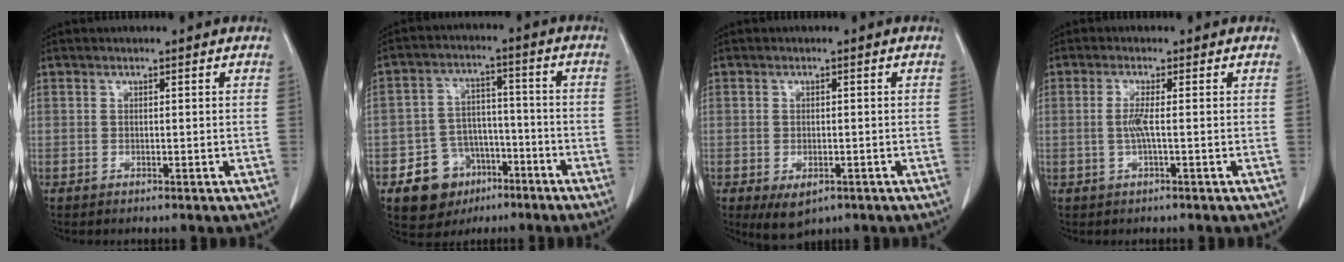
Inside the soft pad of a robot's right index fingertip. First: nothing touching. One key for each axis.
{"total": 9.4, "fx": -5.0, "fy": 7.4, "fz": 3.0, "tx": -0.047, "ty": 0.025, "tz": -0.072}
{"total": 4.3, "fx": -2.1, "fy": 2.4, "fz": 2.8, "tx": -0.047, "ty": -0.007, "tz": -0.022}
{"total": 2.4, "fx": -0.2, "fy": -0.1, "fz": 2.4, "tx": -0.055, "ty": -0.001, "tz": -0.004}